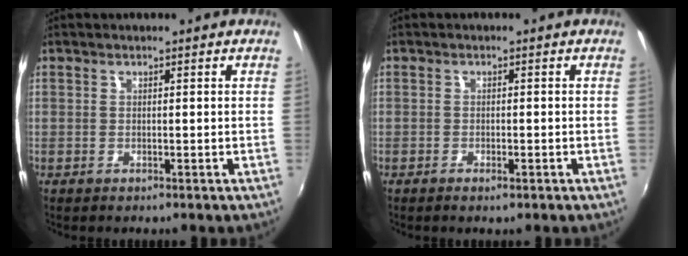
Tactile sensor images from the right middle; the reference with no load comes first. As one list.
[{"total": 1.5, "force": [-1.0, 0.5, 1.0], "torque": [-0.020, -0.001, -0.017]}]